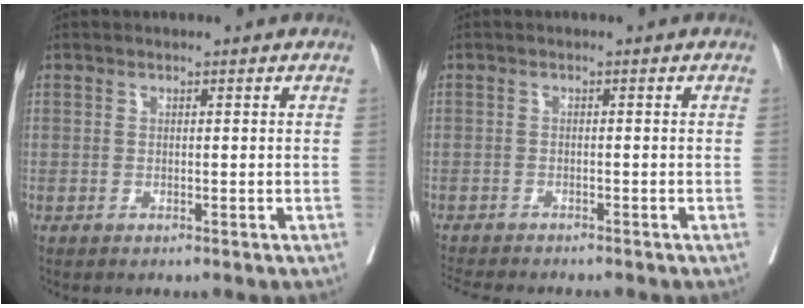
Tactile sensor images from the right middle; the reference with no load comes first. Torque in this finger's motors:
{"motor_torque": [0.33, -0.47, 0.05, 0.02]}